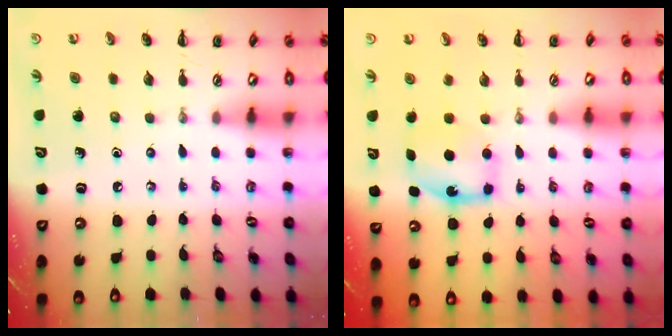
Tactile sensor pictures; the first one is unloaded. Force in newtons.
{"total": 6.3, "press": 6.2, "slide": 0.8}